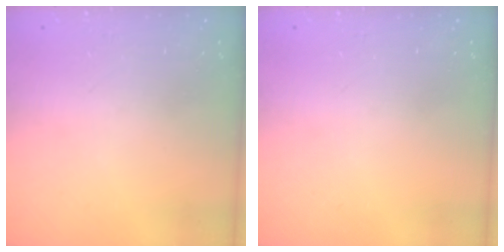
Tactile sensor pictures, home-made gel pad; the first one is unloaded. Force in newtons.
{"total": 0.0}